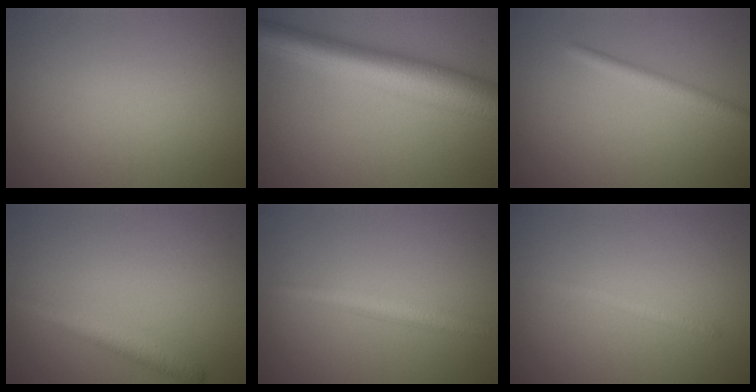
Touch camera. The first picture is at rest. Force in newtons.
{"total": 8.8, "press": 8.8, "slide": 0.2}
{"total": 2.0, "press": 2.0, "slide": 0.1}
{"total": 2.2, "press": 2.2, "slide": 0.0}
{"total": 2.3, "press": 2.3, "slide": 0.1}
{"total": 0.9, "press": 0.9, "slide": 0.1}